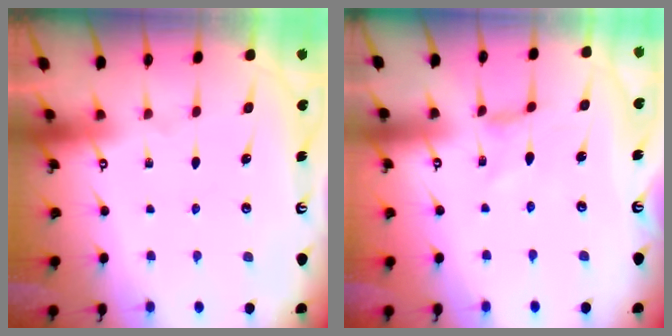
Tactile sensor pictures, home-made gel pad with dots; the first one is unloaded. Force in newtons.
{"total": 0.0}